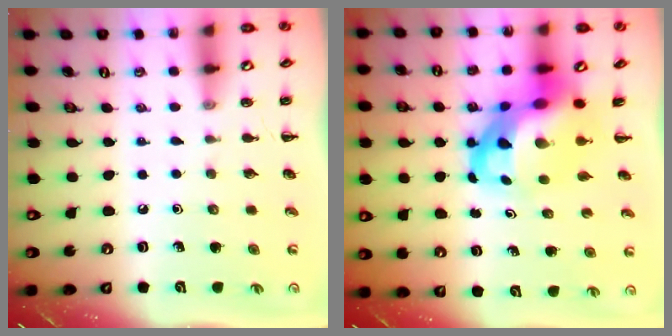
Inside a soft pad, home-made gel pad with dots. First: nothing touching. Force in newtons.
{"total": 11.8, "press": 11.3, "slide": 3.2}